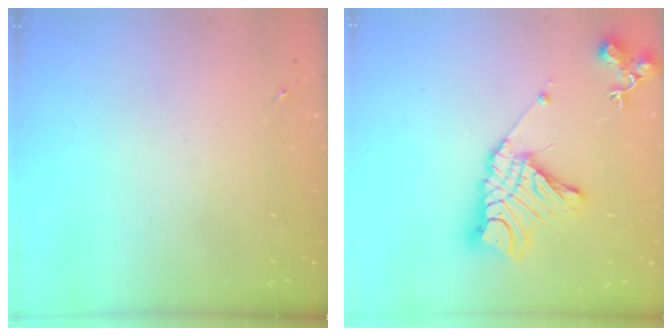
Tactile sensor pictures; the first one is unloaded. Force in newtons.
{"total": 17.0, "press": 16.9, "slide": 1.3}